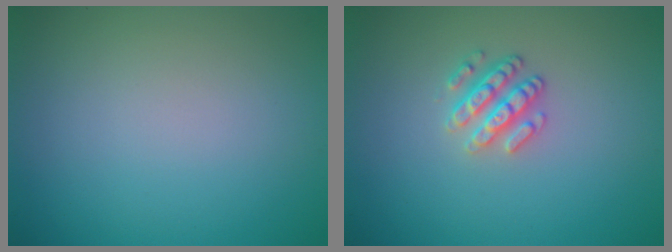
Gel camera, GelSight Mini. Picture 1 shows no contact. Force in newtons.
{"total": 2.5, "press": 2.3, "slide": 0.9}